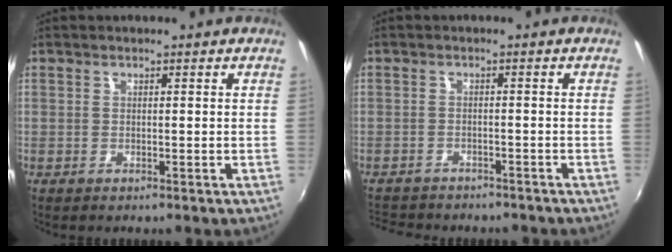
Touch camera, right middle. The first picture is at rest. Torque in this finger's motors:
{"motor_torque": [1.00, -1.14, 0.16, 0.07]}